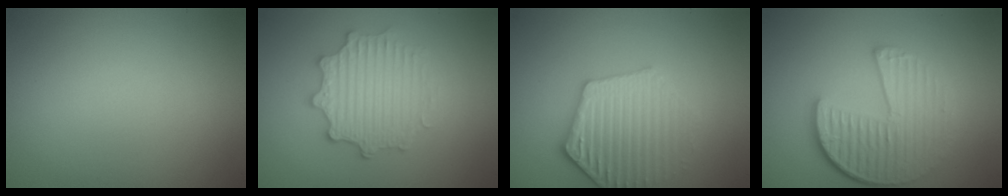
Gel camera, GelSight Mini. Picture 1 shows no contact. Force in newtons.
{"total": 4.4, "press": 3.6, "slide": 2.5}
{"total": 4.5, "press": 4.0, "slide": 2.0}
{"total": 6.3, "press": 4.4, "slide": 4.4}